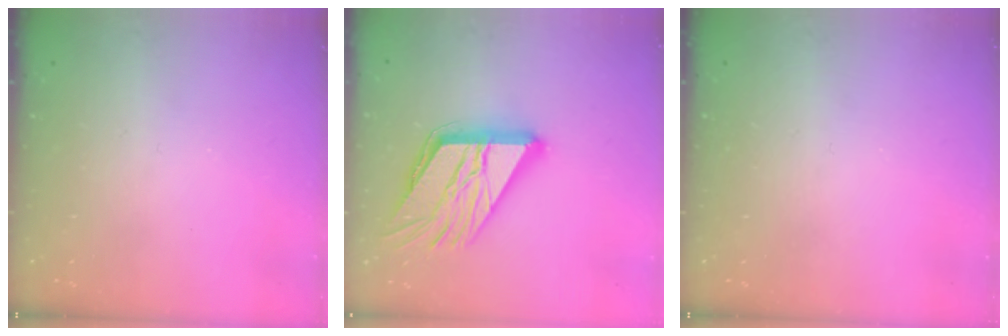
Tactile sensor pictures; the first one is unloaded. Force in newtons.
{"total": 18.6, "press": 18.5, "slide": 2.2}
{"total": 0.0}